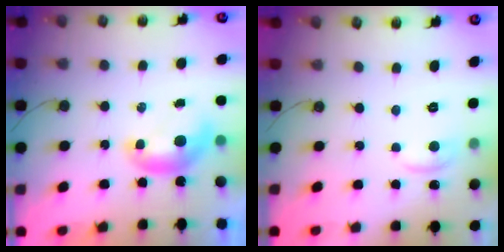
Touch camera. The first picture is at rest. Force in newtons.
{"total": 1.5, "press": 1.2, "slide": 0.9}